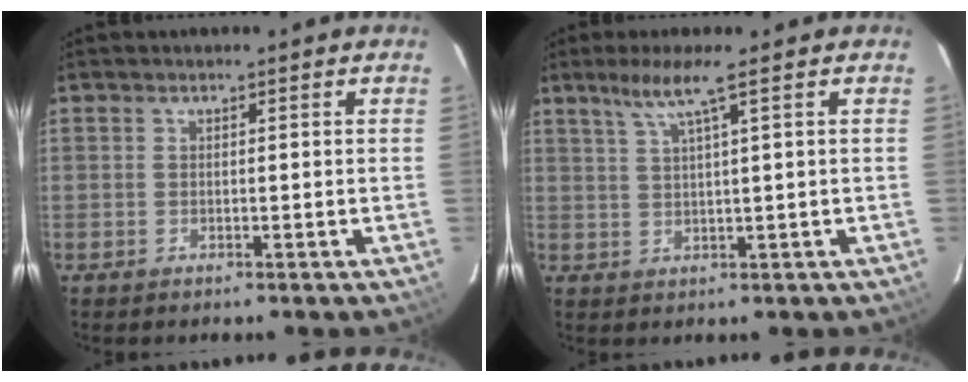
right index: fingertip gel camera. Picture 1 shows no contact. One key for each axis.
{"total": 4.5, "fx": 2.7, "fy": -1.0, "fz": 3.5, "tx": -0.064, "ty": 0.000, "tz": 0.054}